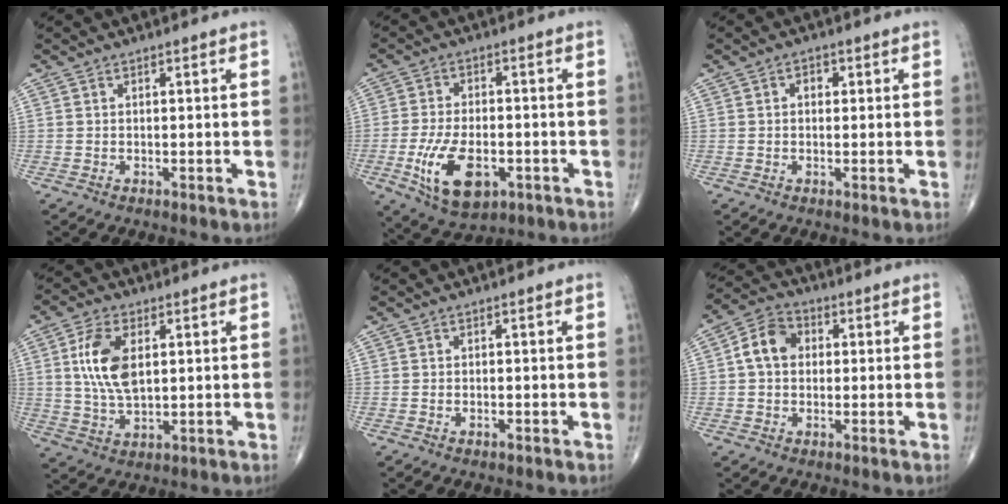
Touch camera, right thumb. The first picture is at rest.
{"total": 12.2, "force": [-4.0, 6.4, 9.5], "torque": [-0.170, 0.002, -0.061]}
{"total": 2.1, "force": [0.5, 1.5, 1.3], "torque": [-0.010, 0.002, 0.004]}
{"total": 10.1, "force": [2.3, 5.3, 8.3], "torque": [-0.161, -0.008, 0.045]}
{"total": 0.6, "force": [-0.3, 0.3, 0.4], "torque": [-0.010, 0.004, -0.004]}
{"total": 7.2, "force": [0.8, 5.6, 4.5], "torque": [-0.071, 0.020, 0.004]}